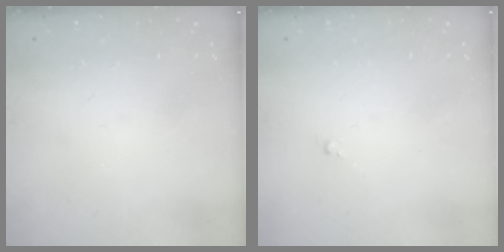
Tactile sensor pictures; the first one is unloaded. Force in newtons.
{"total": 0.0}